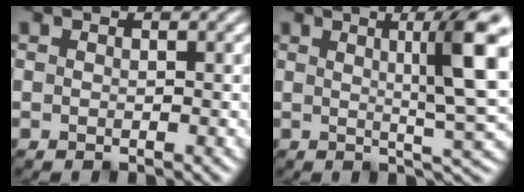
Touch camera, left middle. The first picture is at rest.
{"total": 8.7, "force": [2.4, 1.3, 8.3], "torque": [-0.096, 0.008, 0.034]}